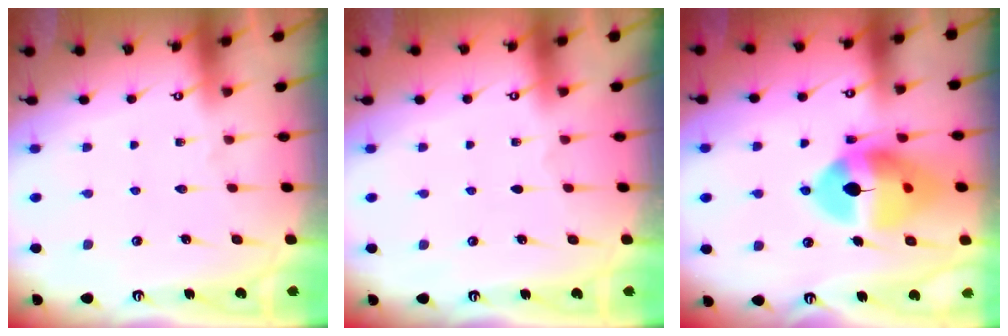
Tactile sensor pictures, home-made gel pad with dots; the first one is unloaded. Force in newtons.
{"total": 0.0}
{"total": 15.7, "press": 15.6, "slide": 2.0}